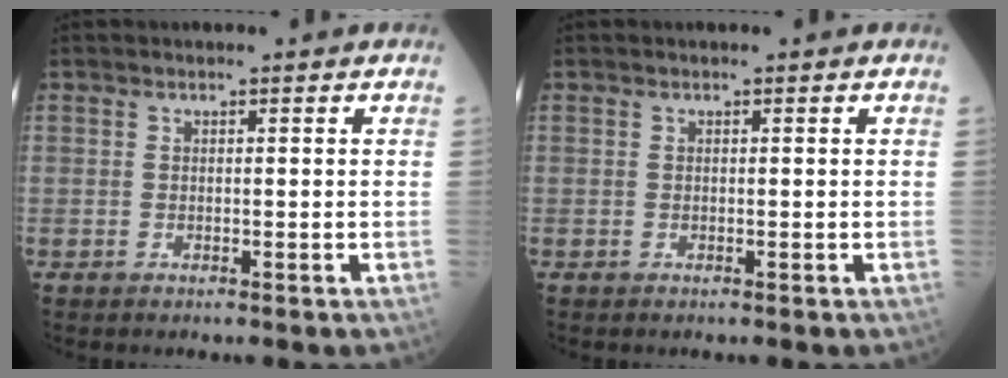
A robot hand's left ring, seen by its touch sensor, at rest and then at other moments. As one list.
[{"total": 0.0}]